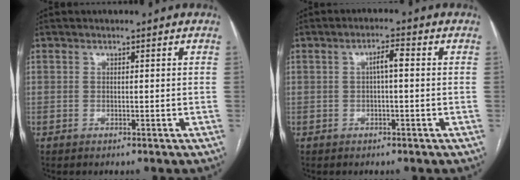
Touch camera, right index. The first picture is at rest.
{"total": 2.7, "force": [0.2, 0.5, 2.7], "torque": [-0.045, 0.008, 0.004]}